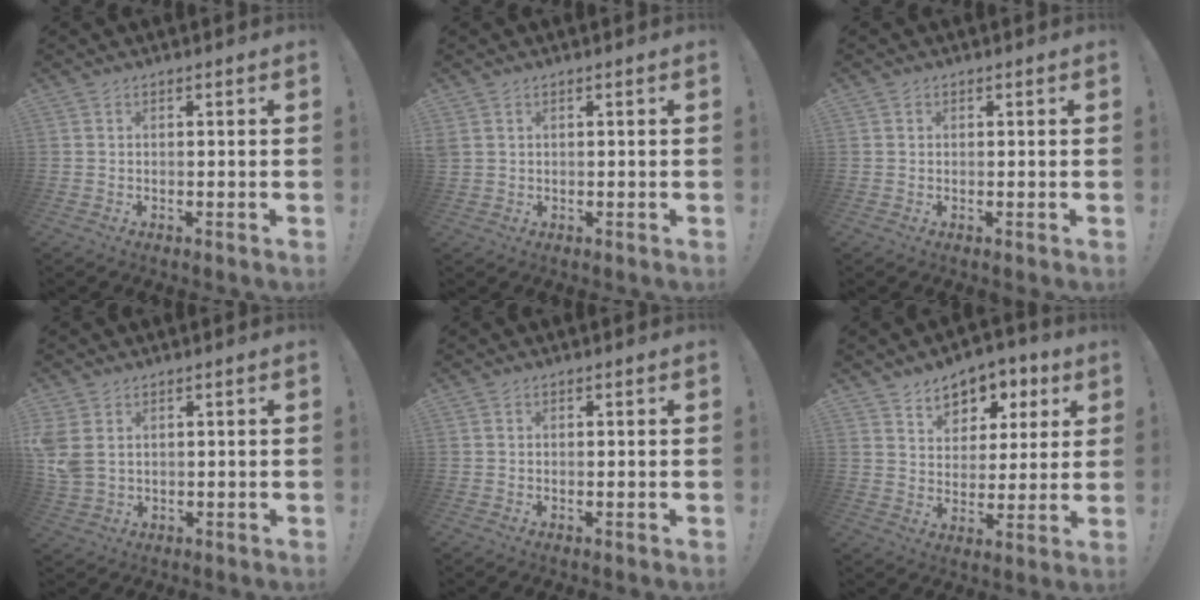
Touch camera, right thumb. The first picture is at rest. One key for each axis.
{"total": 1.5, "fx": 0.7, "fy": 1.1, "fz": 0.7, "tx": -0.016, "ty": 0.004, "tz": 0.013}
{"total": 0.6, "fx": 0.2, "fy": 0.5, "fz": 0.0, "tx": 0.006, "ty": -0.001, "tz": 0.002}
{"total": 6.1, "fx": 2.1, "fy": 4.2, "fz": 3.9, "tx": -0.088, "ty": -0.009, "tz": 0.043}
{"total": 0.0}
{"total": 8.4, "fx": 4.8, "fy": 6.5, "fz": 2.4, "tx": -0.028, "ty": -0.035, "tz": 0.090}